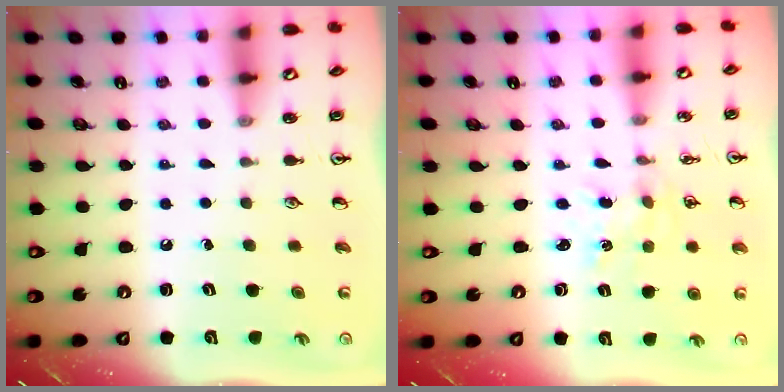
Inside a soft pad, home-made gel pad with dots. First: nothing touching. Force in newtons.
{"total": 0.0}